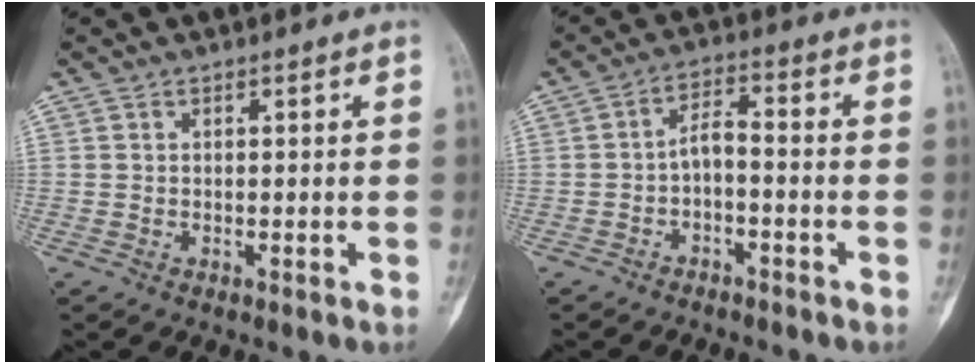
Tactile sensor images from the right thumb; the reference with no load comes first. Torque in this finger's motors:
{"motor_torque": [-0.30, -0.01, 0.54, -0.16, -0.06]}